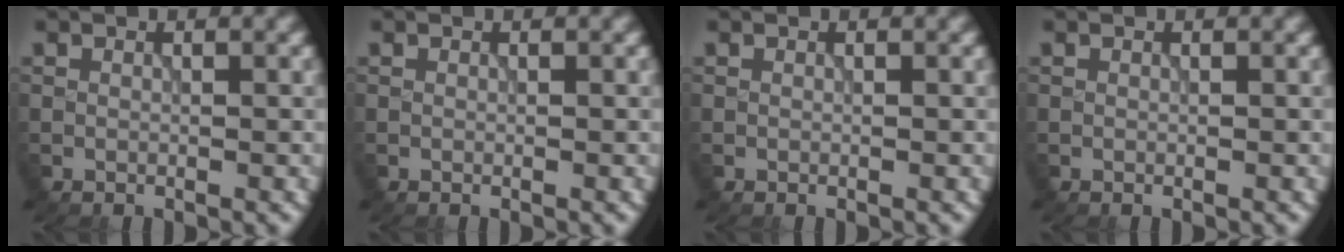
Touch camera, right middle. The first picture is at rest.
{"total": 0.0}
{"total": 0.0}
{"total": 0.0}